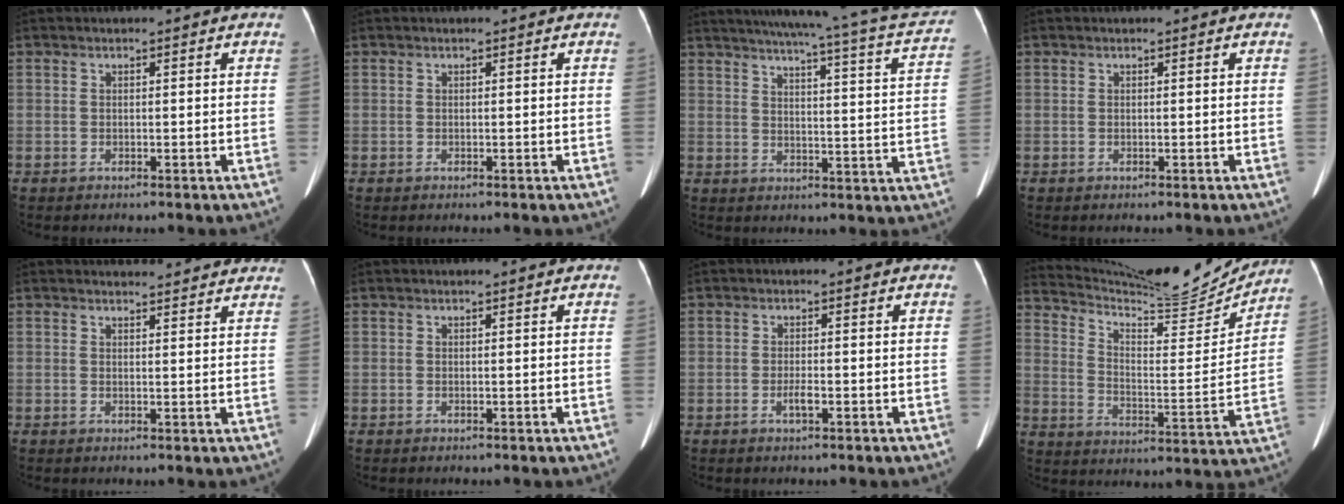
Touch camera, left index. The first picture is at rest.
{"total": 0.0}
{"total": 24.7, "force": [21.9, 0.8, 11.5], "torque": [-0.164, -0.044, 0.254]}
{"total": 0.0}
{"total": 8.5, "force": [8.1, 1.6, 1.9], "torque": [-0.012, 0.007, 0.076]}
{"total": 0.0}
{"total": 1.5, "force": [-0.7, 0.2, 1.3], "torque": [-0.029, -0.002, -0.013]}
{"total": 20.3, "force": [19.3, 1.7, 6.2], "torque": [-0.116, -0.041, 0.279]}